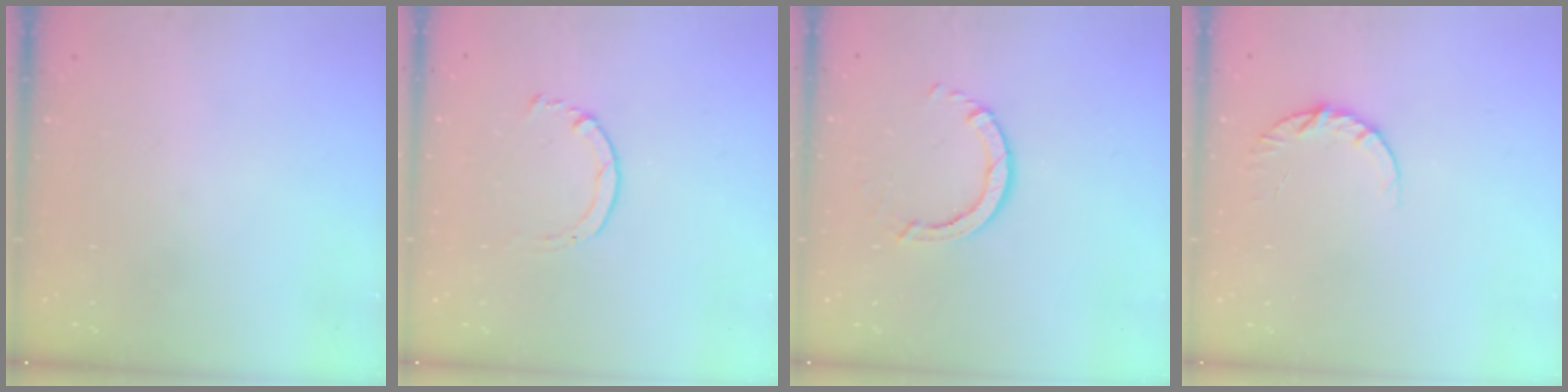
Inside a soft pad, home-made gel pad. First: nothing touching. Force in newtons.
{"total": 2.0, "press": 1.9, "slide": 0.3}
{"total": 3.0, "press": 3.0, "slide": 0.4}
{"total": 6.3, "press": 6.3, "slide": 0.6}